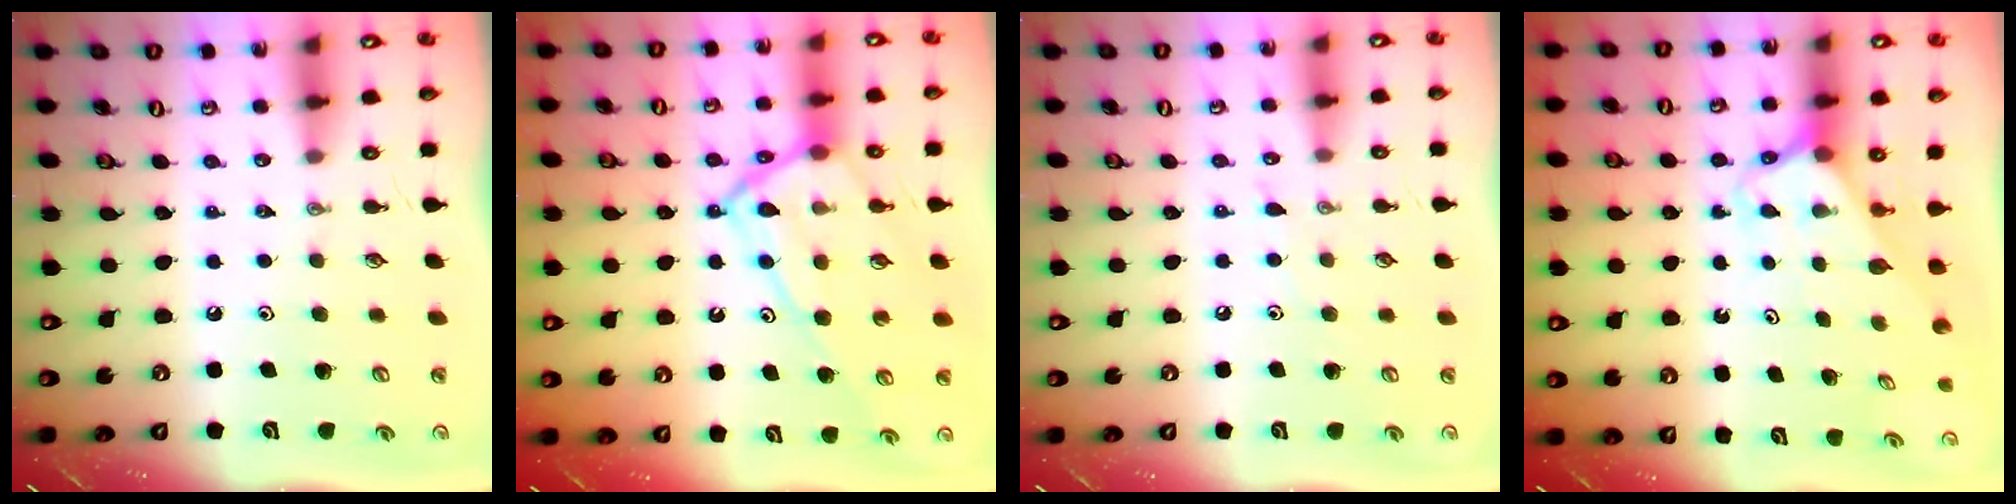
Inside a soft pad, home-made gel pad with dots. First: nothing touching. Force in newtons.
{"total": 16.2, "press": 16.1, "slide": 1.3}
{"total": 4.8, "press": 4.8, "slide": 0.7}
{"total": 2.5, "press": 2.5, "slide": 0.2}